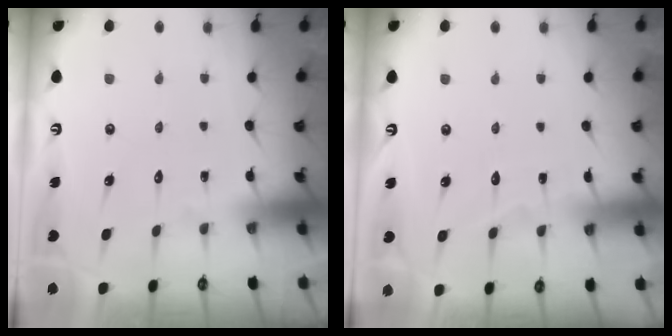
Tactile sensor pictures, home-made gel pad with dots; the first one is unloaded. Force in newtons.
{"total": 2.8, "press": 2.7, "slide": 0.4}